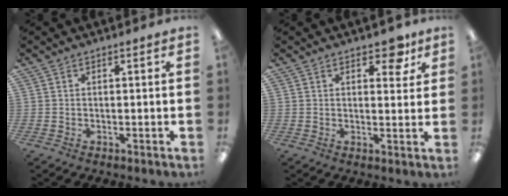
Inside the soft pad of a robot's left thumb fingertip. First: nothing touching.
{"total": 5.8, "force": [3.6, 3.0, 3.4], "torque": [-0.027, -0.015, 0.055]}